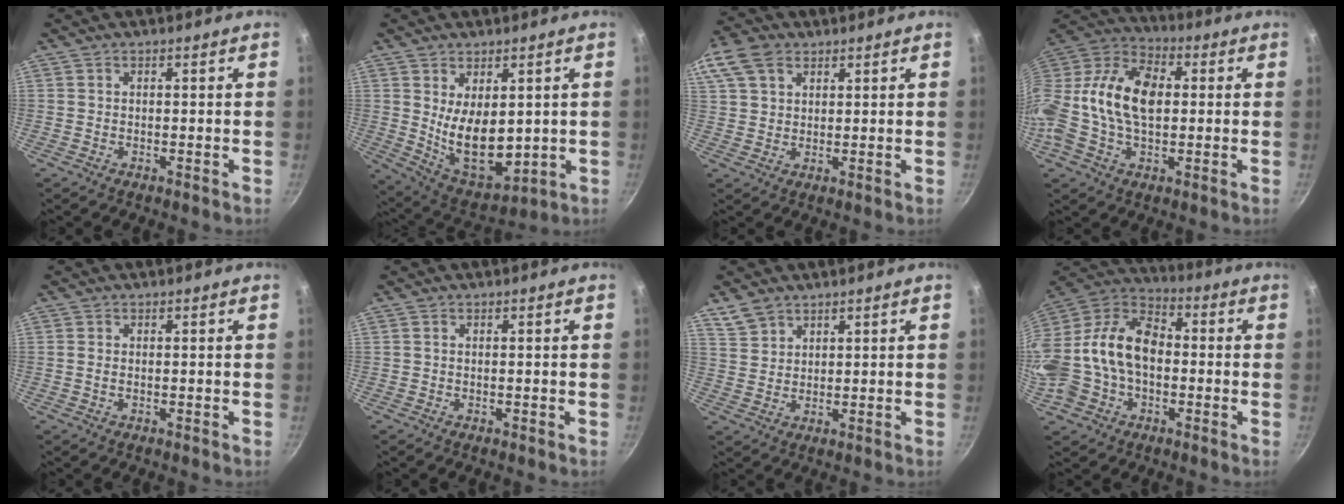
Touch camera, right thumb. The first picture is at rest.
{"total": 13.1, "force": [1.2, 7.6, 10.6], "torque": [-0.141, -0.039, 0.050]}
{"total": 11.5, "force": [5.8, 7.8, 6.0], "torque": [-0.127, 0.019, 0.108]}
{"total": 19.6, "force": [0.5, 12.6, 15.0], "torque": [-0.270, 0.038, -0.010]}
{"total": 0.7, "force": [-0.1, 0.4, 0.6], "torque": [-0.014, 0.000, -0.002]}
{"total": 0.0}
{"total": 4.6, "force": [3.4, 2.6, 1.4], "torque": [-0.020, -0.003, 0.075]}
{"total": 20.5, "force": [-2.4, 14.5, 14.2], "torque": [-0.277, 0.058, -0.050]}